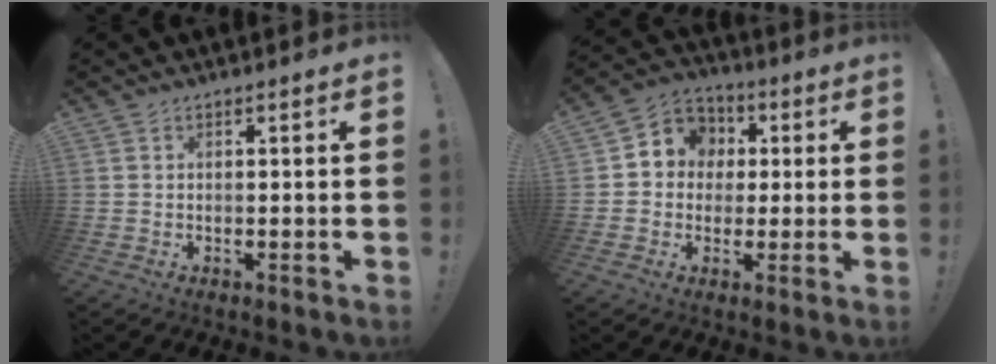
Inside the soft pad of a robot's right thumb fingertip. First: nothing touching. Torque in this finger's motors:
{"motor_torque": [1.20, 1.36, 0.29, -0.30, 0.00]}